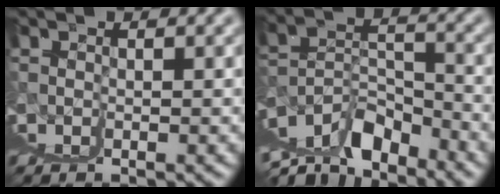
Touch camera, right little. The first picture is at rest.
{"total": 4.2, "force": [0.5, -1.8, 3.8], "torque": [-0.034, 0.027, 0.018]}